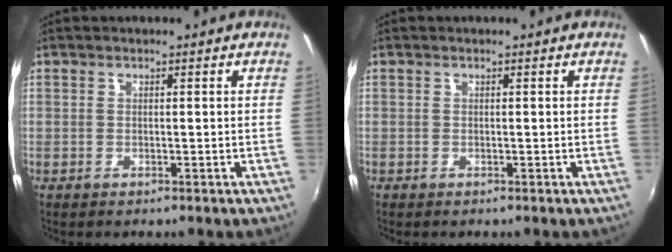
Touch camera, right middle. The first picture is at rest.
{"total": 0.0}